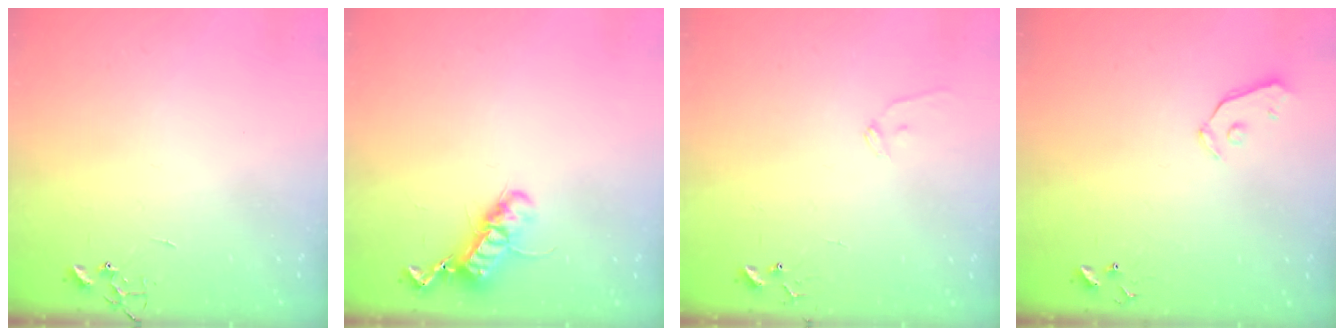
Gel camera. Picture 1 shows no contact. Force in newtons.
{"total": 12.2, "press": 12.2, "slide": 0.9}
{"total": 6.6, "press": 6.6, "slide": 0.6}
{"total": 4.0, "press": 3.9, "slide": 0.7}